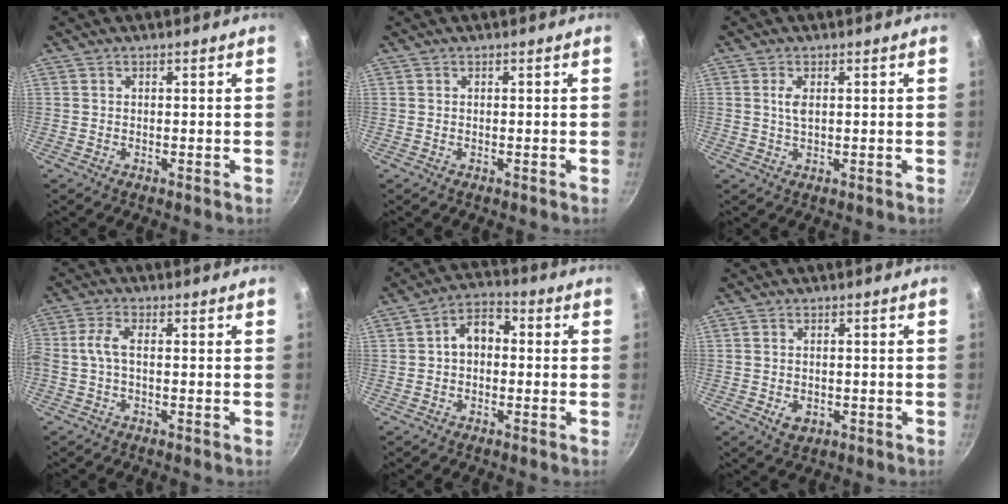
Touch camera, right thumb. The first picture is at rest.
{"total": 0.0}
{"total": 2.3, "force": [0.6, 1.1, 1.9], "torque": [-0.037, -0.002, 0.013]}
{"total": 4.0, "force": [-0.5, 1.7, 3.6], "torque": [-0.088, 0.014, -0.016]}
{"total": 6.8, "force": [0.1, 4.8, 4.8], "torque": [-0.048, 0.023, -0.011]}
{"total": 3.4, "force": [-1.0, 2.4, 2.1], "torque": [-0.032, 0.001, -0.011]}